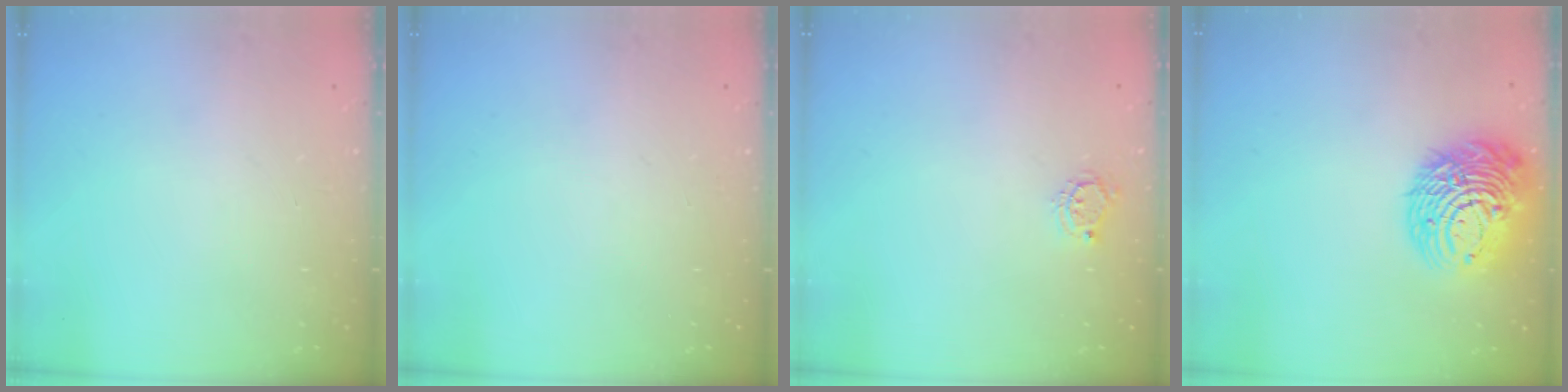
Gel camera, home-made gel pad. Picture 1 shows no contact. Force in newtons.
{"total": 0.0}
{"total": 5.0, "press": 5.0, "slide": 0.4}
{"total": 16.5, "press": 16.4, "slide": 1.6}